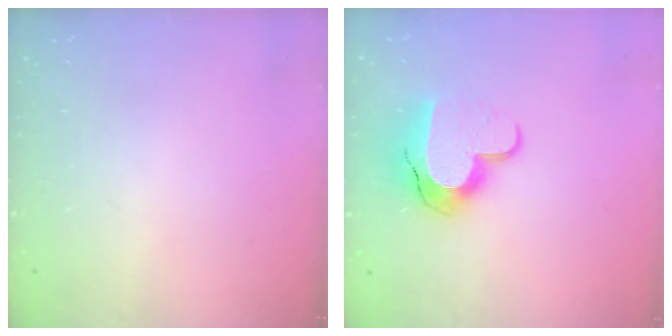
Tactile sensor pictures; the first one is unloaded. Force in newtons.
{"total": 12.9, "press": 12.9, "slide": 0.9}